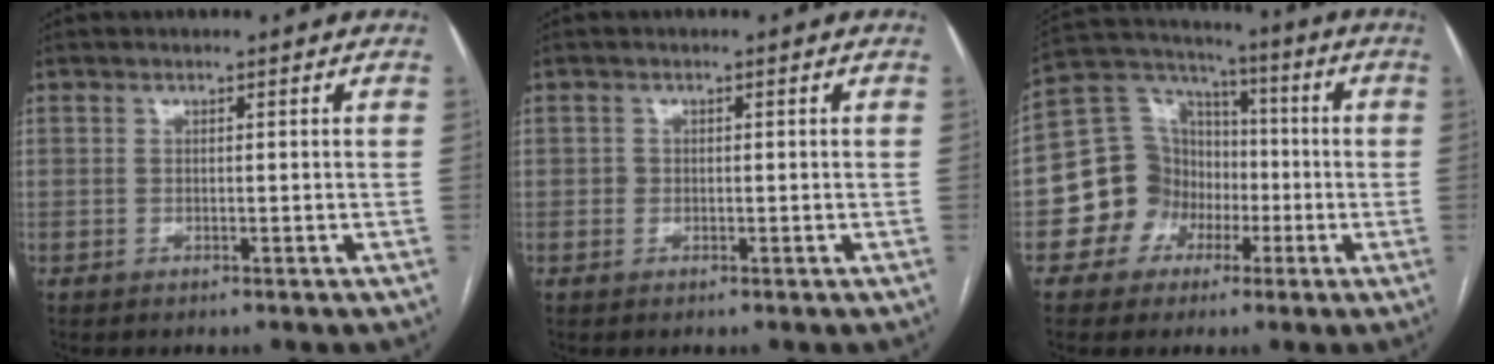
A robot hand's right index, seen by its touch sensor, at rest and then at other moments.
{"total": 0.7, "force": [-0.2, 0.6, 0.1], "torque": [0.002, 0.004, -0.005]}
{"total": 11.3, "force": [-3.0, 10.6, 2.7], "torque": [-0.042, 0.058, -0.046]}